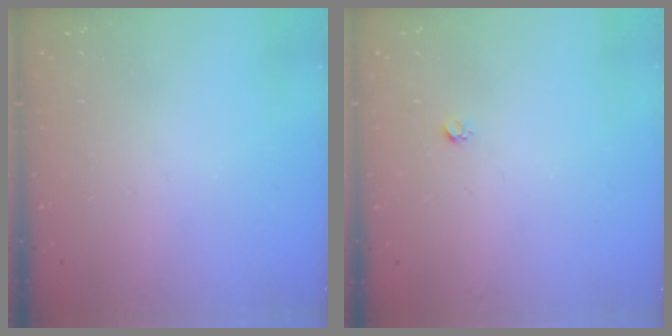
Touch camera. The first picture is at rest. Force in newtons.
{"total": 3.1, "press": 3.1, "slide": 0.3}